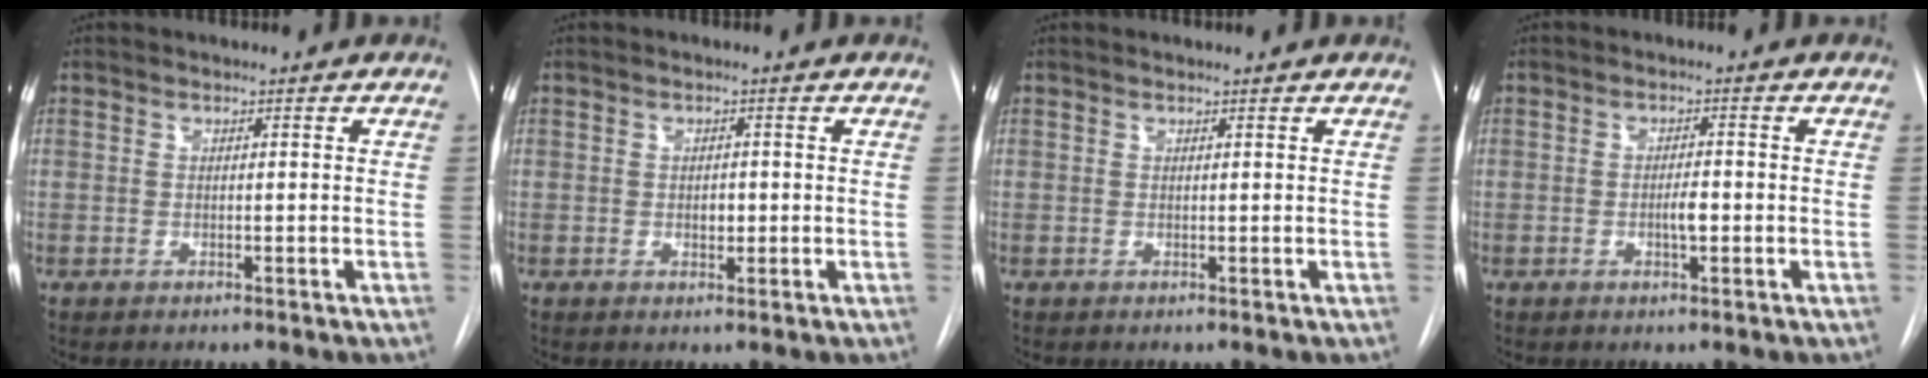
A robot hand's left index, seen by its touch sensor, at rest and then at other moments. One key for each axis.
{"total": 1.5, "fx": -0.7, "fy": 0.9, "fz": 1.0, "tx": -0.015, "ty": -0.005, "tz": -0.009}
{"total": 0.5, "fx": 0.5, "fy": 0.0, "fz": 0.2, "tx": -0.006, "ty": 0.005, "tz": 0.007}
{"total": 2.3, "fx": -1.2, "fy": 0.5, "fz": 2.0, "tx": -0.035, "ty": -0.004, "tz": -0.019}